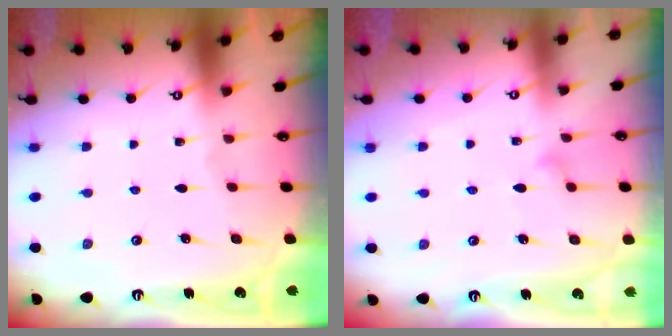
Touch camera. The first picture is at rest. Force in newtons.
{"total": 8.0, "press": 7.9, "slide": 0.5}